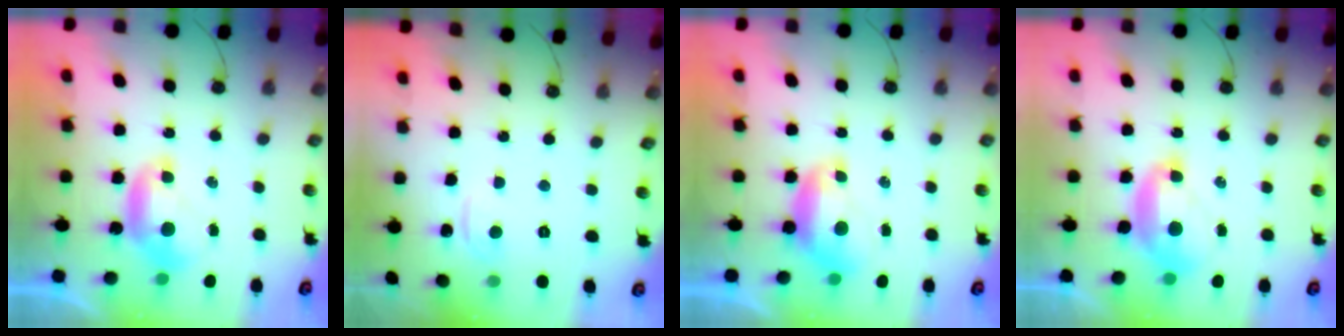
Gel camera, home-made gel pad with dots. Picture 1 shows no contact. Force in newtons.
{"total": 3.3, "press": 3.3, "slide": 0.4}
{"total": 0.8, "press": 0.6, "slide": 0.4}
{"total": 2.0, "press": 1.9, "slide": 0.7}